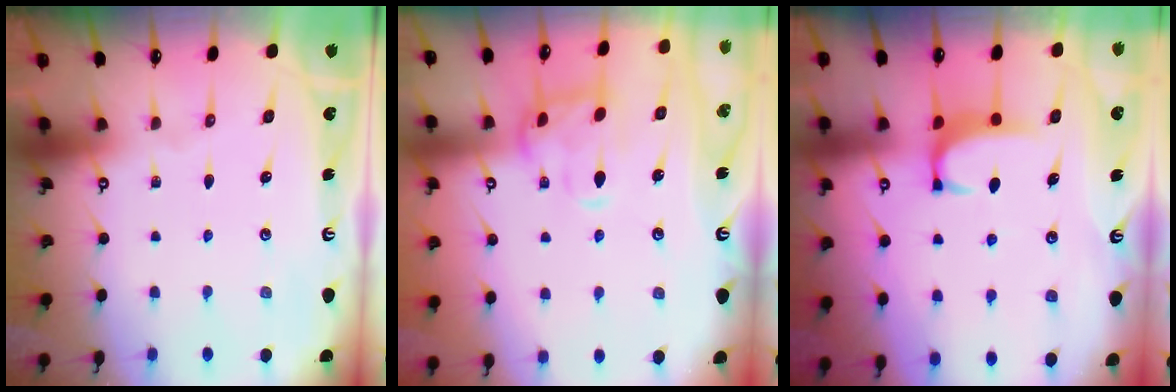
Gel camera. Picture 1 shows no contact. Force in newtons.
{"total": 2.6, "press": 2.5, "slide": 0.7}
{"total": 1.8, "press": 1.7, "slide": 0.5}